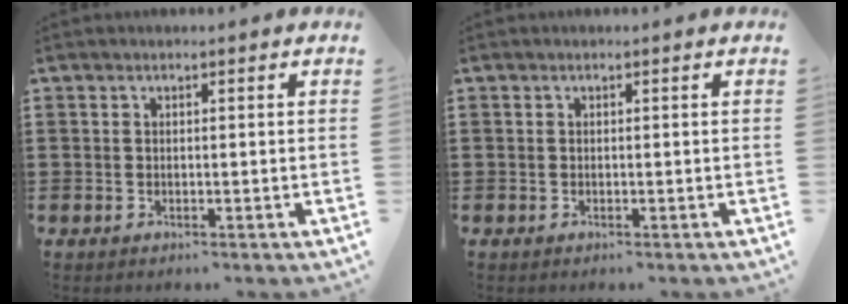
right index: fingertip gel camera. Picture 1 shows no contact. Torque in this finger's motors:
{"motor_torque": [0.00, 0.00, 0.00, 0.00]}